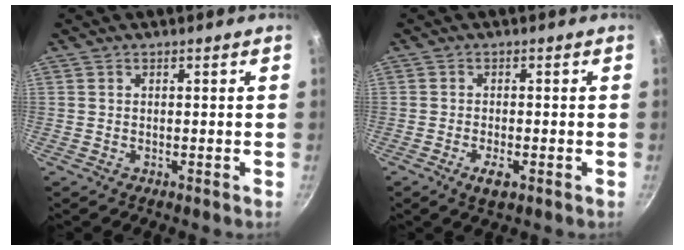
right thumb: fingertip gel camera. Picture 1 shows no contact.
{"total": 3.3, "force": [-1.5, 1.1, 2.8], "torque": [-0.053, 0.000, -0.026]}